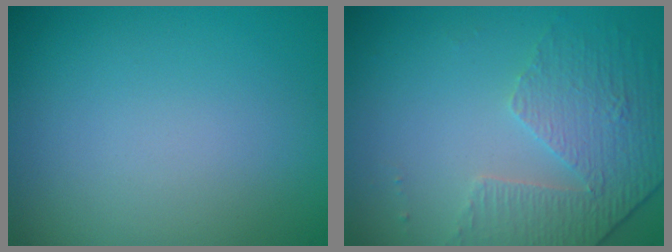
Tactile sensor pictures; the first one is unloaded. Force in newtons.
{"total": 4.8, "press": 3.3, "slide": 3.5}